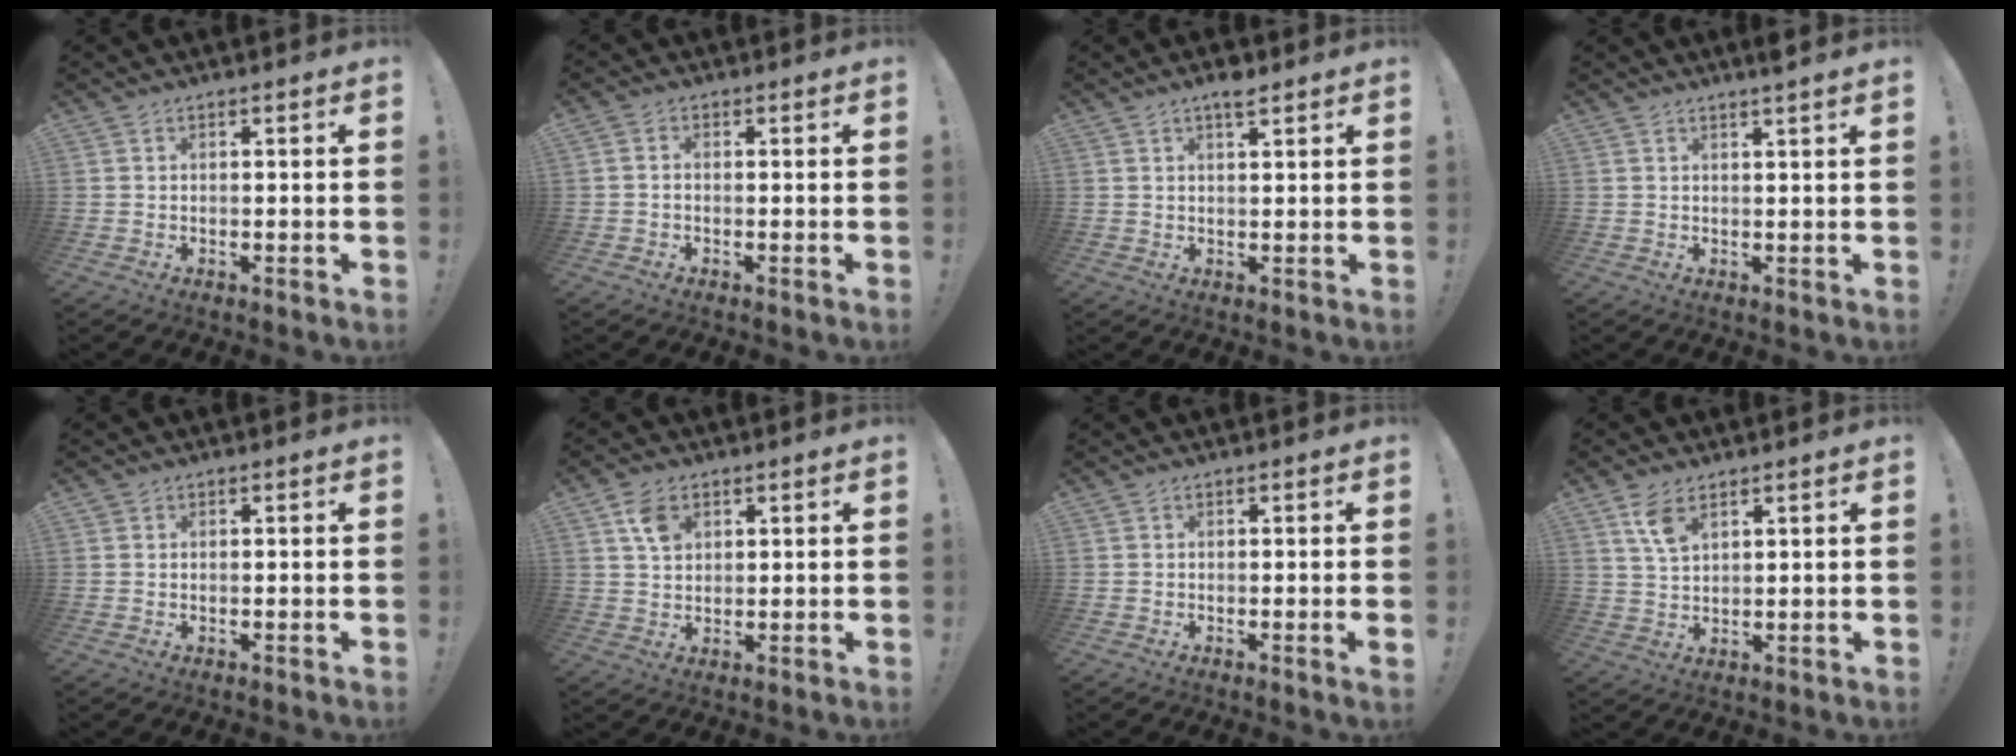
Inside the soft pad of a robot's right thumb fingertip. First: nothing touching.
{"total": 1.1, "force": [-0.4, 0.7, 0.8], "torque": [-0.016, 0.005, -0.006]}
{"total": 3.5, "force": [2.6, 0.6, 2.2], "torque": [-0.028, -0.015, 0.039]}
{"total": 2.4, "force": [1.9, -0.7, 1.4], "torque": [-0.015, -0.012, 0.029]}
{"total": 0.6, "force": [0.3, 0.4, -0.3], "torque": [0.009, 0.000, 0.005]}
{"total": 6.1, "force": [2.8, 4.3, 3.2], "torque": [-0.055, -0.001, 0.055]}
{"total": 1.2, "force": [-0.1, -0.2, 1.2], "torque": [-0.027, 0.001, -0.002]}
{"total": 6.3, "force": [3.7, 3.0, 4.2], "torque": [-0.079, -0.012, 0.069]}